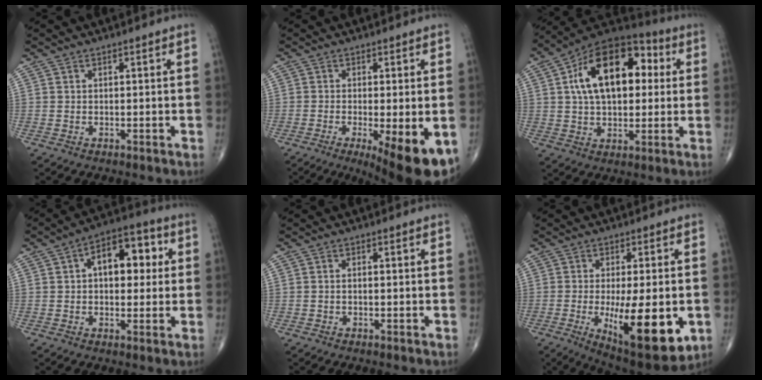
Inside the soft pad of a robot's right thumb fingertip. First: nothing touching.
{"total": 12.9, "force": [-5.2, 3.4, 11.4], "torque": [-0.137, -0.018, -0.070]}
{"total": 20.3, "force": [4.3, 11.7, 16.0], "torque": [-0.233, 0.025, 0.061]}
{"total": 11.9, "force": [2.3, 6.9, 9.4], "torque": [-0.104, 0.023, 0.027]}
{"total": 0.8, "force": [-0.1, 0.3, 0.7], "torque": [-0.015, 0.005, -0.003]}
{"total": 17.4, "force": [-3.9, 5.9, 15.9], "torque": [-0.228, -0.021, -0.041]}